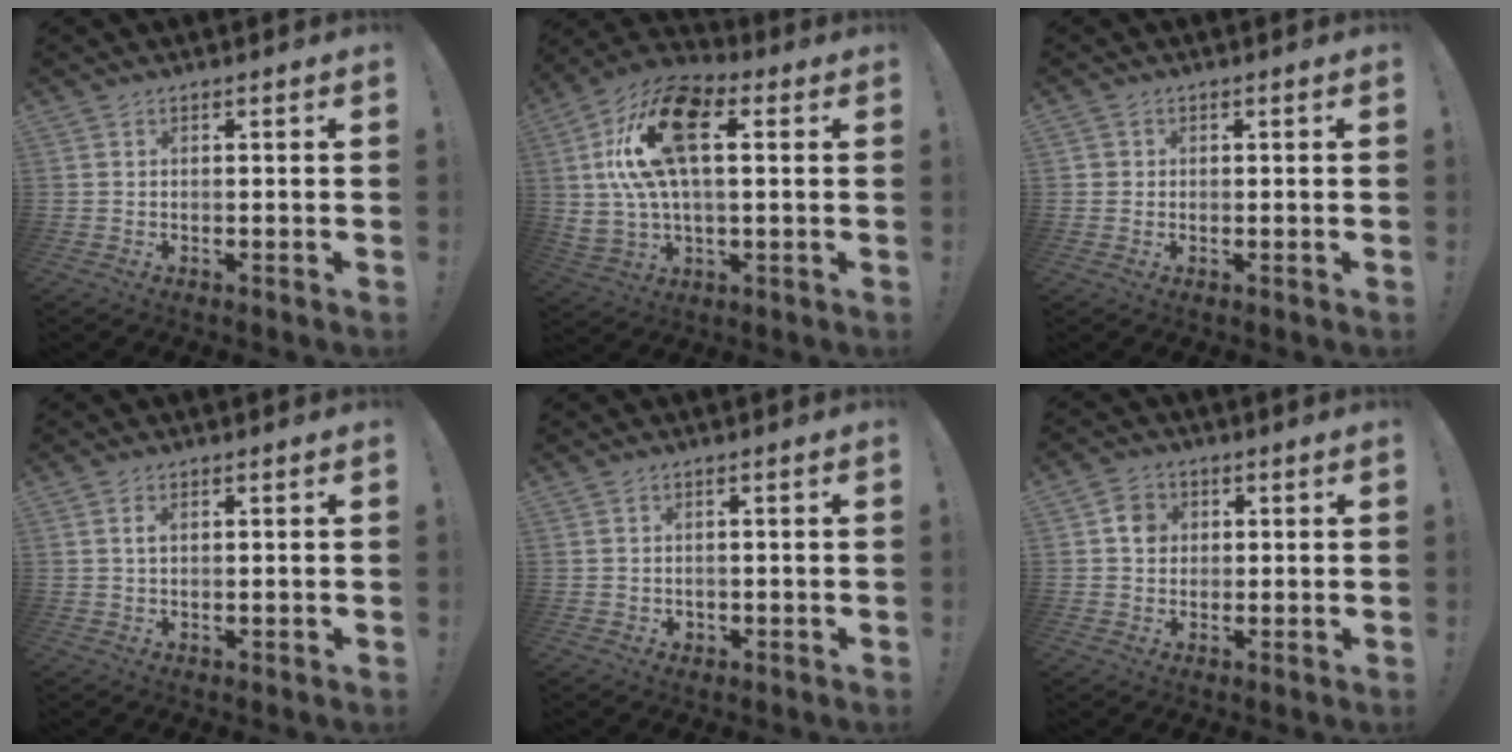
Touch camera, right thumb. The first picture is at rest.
{"total": 20.3, "force": [5.8, 10.4, 16.5], "torque": [-0.304, -0.004, 0.099]}
{"total": 1.3, "force": [0.1, 1.3, 0.2], "torque": [-0.006, 0.005, 0.003]}
{"total": 1.8, "force": [0.7, 0.8, 1.5], "torque": [-0.016, -0.004, 0.009]}
{"total": 1.3, "force": [0.3, 1.2, 0.4], "torque": [0.001, -0.005, 0.003]}
{"total": 5.6, "force": [1.0, 5.1, 2.2], "torque": [-0.020, 0.006, 0.016]}